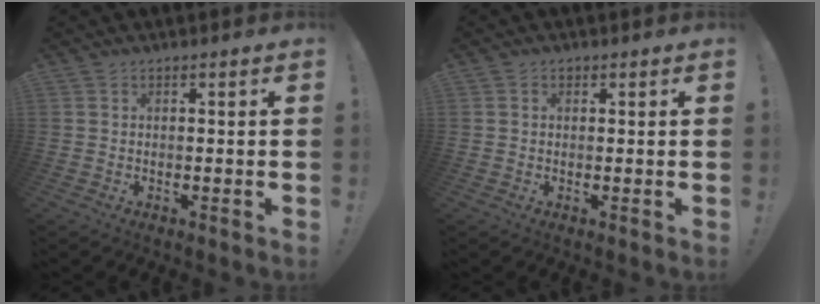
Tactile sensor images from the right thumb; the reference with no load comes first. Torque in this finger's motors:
{"motor_torque": [0.25, -0.37, -0.13, 0.09, 0.09]}